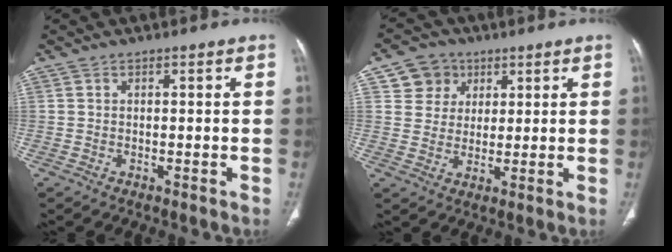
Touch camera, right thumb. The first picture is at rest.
{"total": 6.9, "force": [3.0, 6.1, 1.2], "torque": [0.009, -0.009, 0.052]}